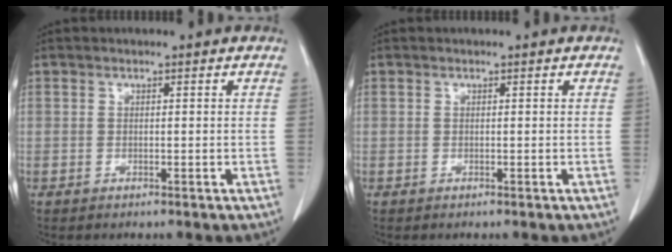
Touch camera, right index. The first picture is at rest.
{"total": 0.0}